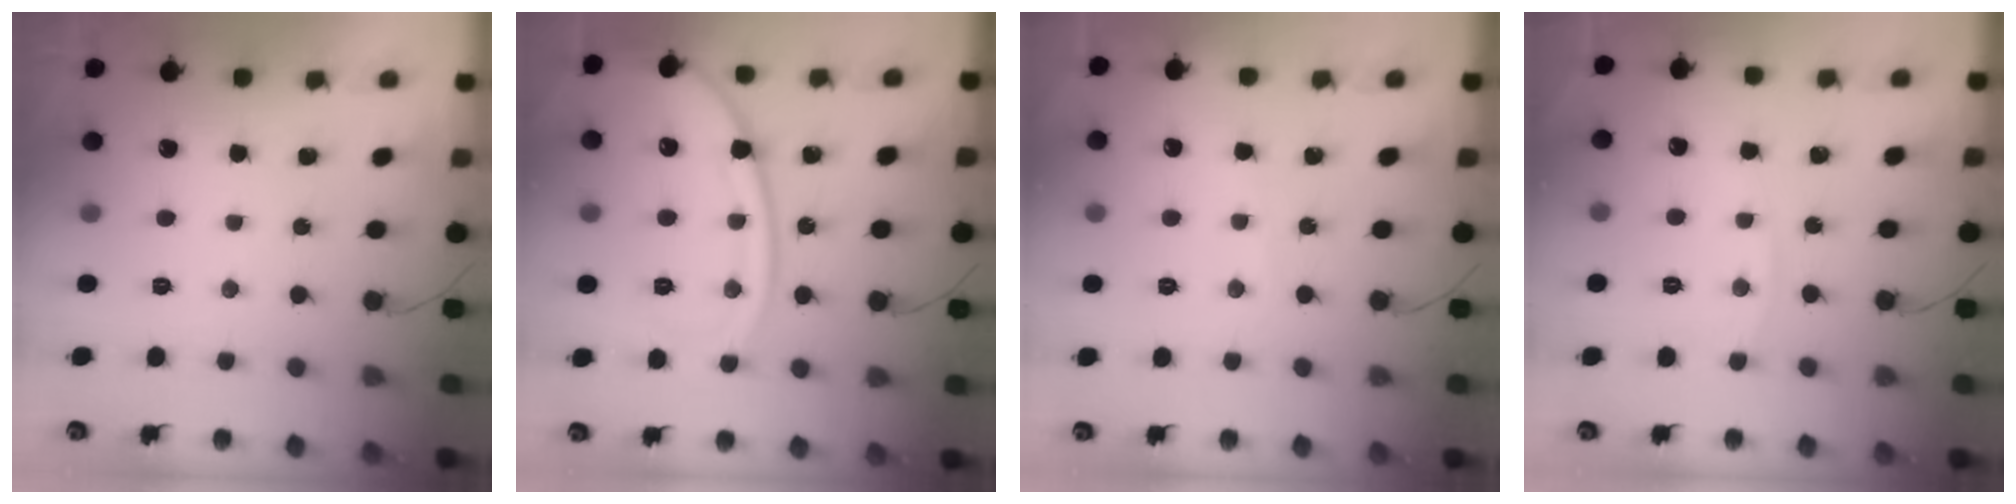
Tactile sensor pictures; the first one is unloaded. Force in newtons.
{"total": 17.6, "press": 17.5, "slide": 2.0}
{"total": 1.8, "press": 1.8, "slide": 0.2}
{"total": 5.1, "press": 5.1, "slide": 0.6}